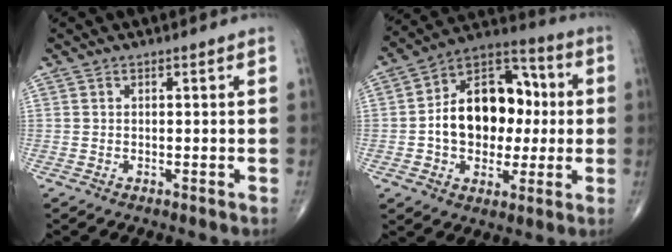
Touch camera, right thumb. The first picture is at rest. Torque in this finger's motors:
{"motor_torque": [2.19, 2.81, 1.35, -0.22, 0.15]}